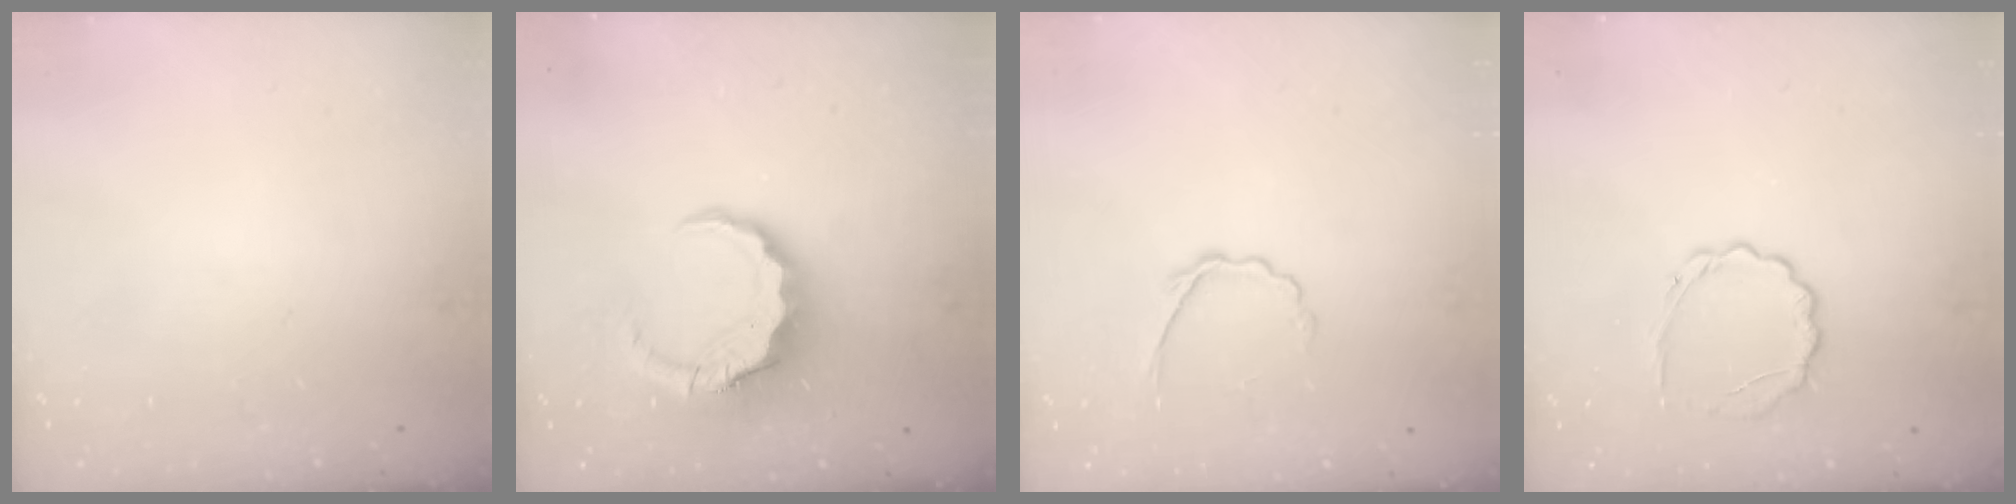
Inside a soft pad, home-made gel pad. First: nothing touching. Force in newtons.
{"total": 6.9, "press": 6.8, "slide": 1.3}
{"total": 3.1, "press": 2.9, "slide": 1.0}
{"total": 5.6, "press": 5.4, "slide": 1.4}